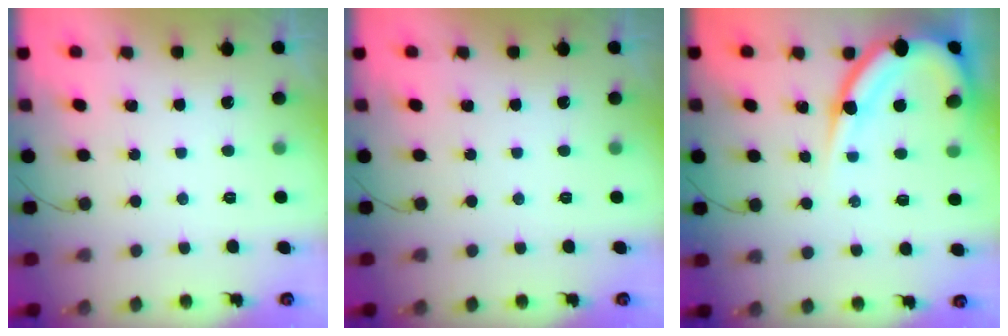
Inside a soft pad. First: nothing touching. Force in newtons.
{"total": 0.0}
{"total": 13.3, "press": 13.3, "slide": 1.3}